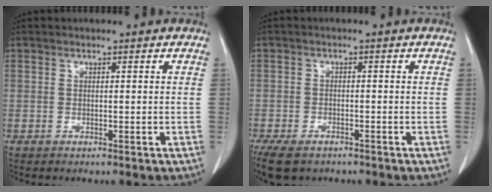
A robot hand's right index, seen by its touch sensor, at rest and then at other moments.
{"total": 8.1, "force": [-5.7, 4.2, 3.9], "torque": [-0.086, -0.012, -0.086]}